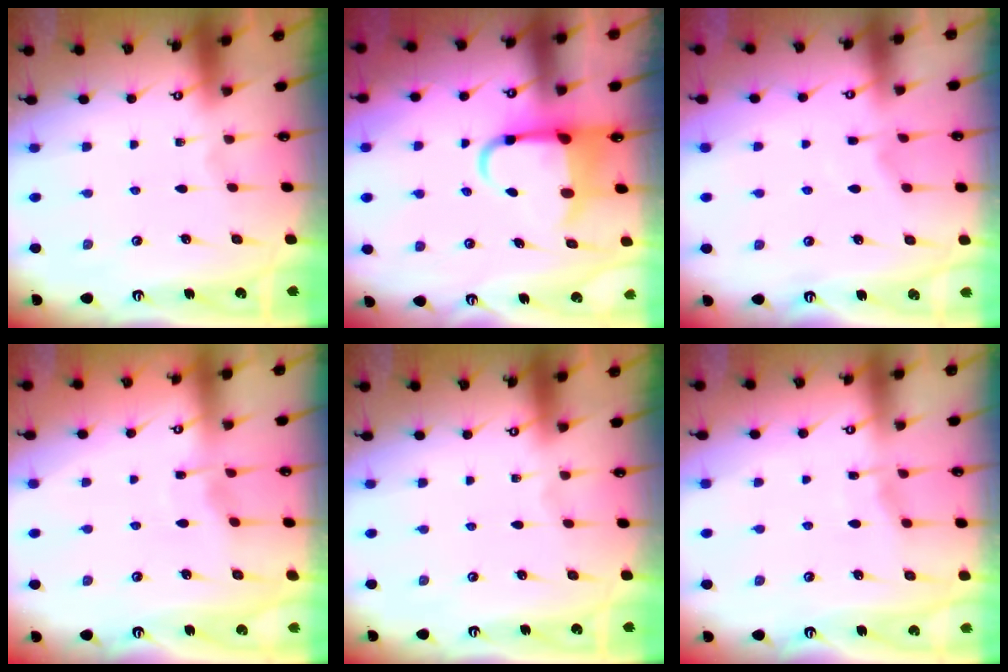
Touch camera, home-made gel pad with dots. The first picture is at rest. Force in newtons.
{"total": 6.5, "press": 6.3, "slide": 1.4}
{"total": 3.3, "press": 3.3, "slide": 0.7}
{"total": 3.9, "press": 3.8, "slide": 0.5}
{"total": 0.0}
{"total": 4.5, "press": 4.5, "slide": 0.4}